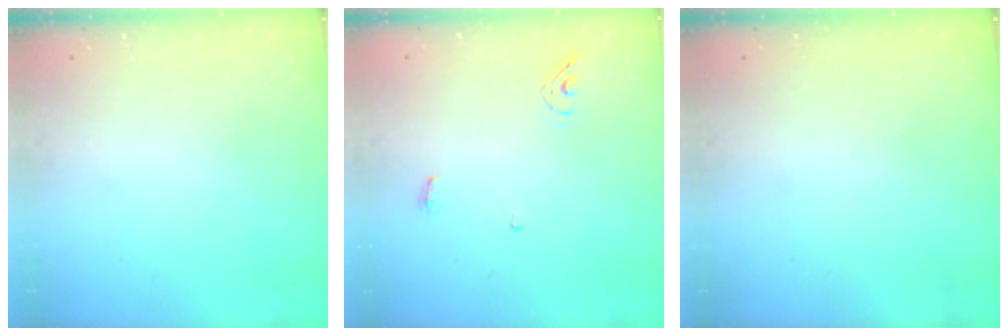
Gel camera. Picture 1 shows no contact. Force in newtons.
{"total": 5.1, "press": 5.0, "slide": 0.8}
{"total": 0.0}